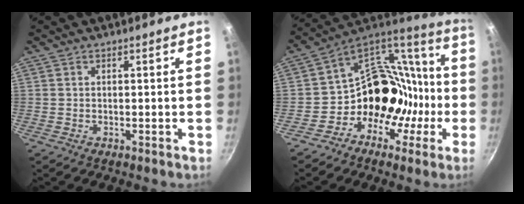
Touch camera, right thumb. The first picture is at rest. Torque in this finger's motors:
{"motor_torque": [1.24, 1.12, 0.77, -0.08, 0.08]}